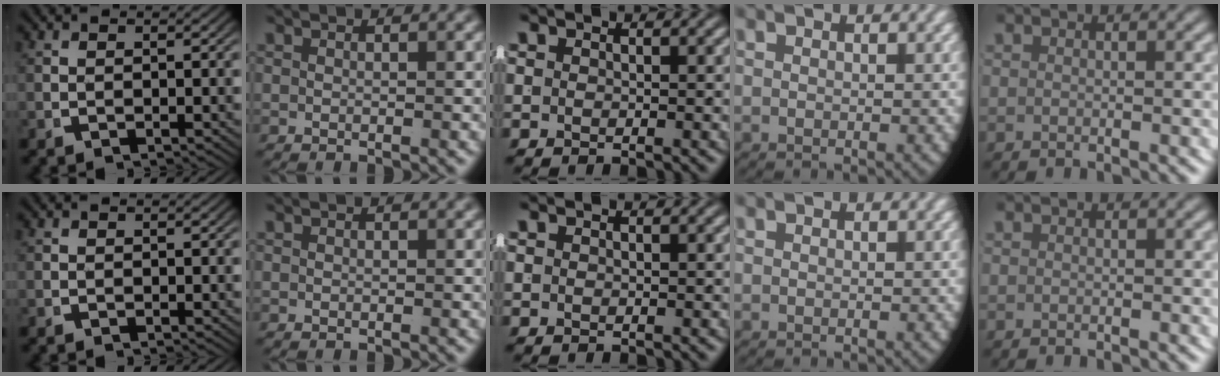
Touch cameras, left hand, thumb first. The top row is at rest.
{}